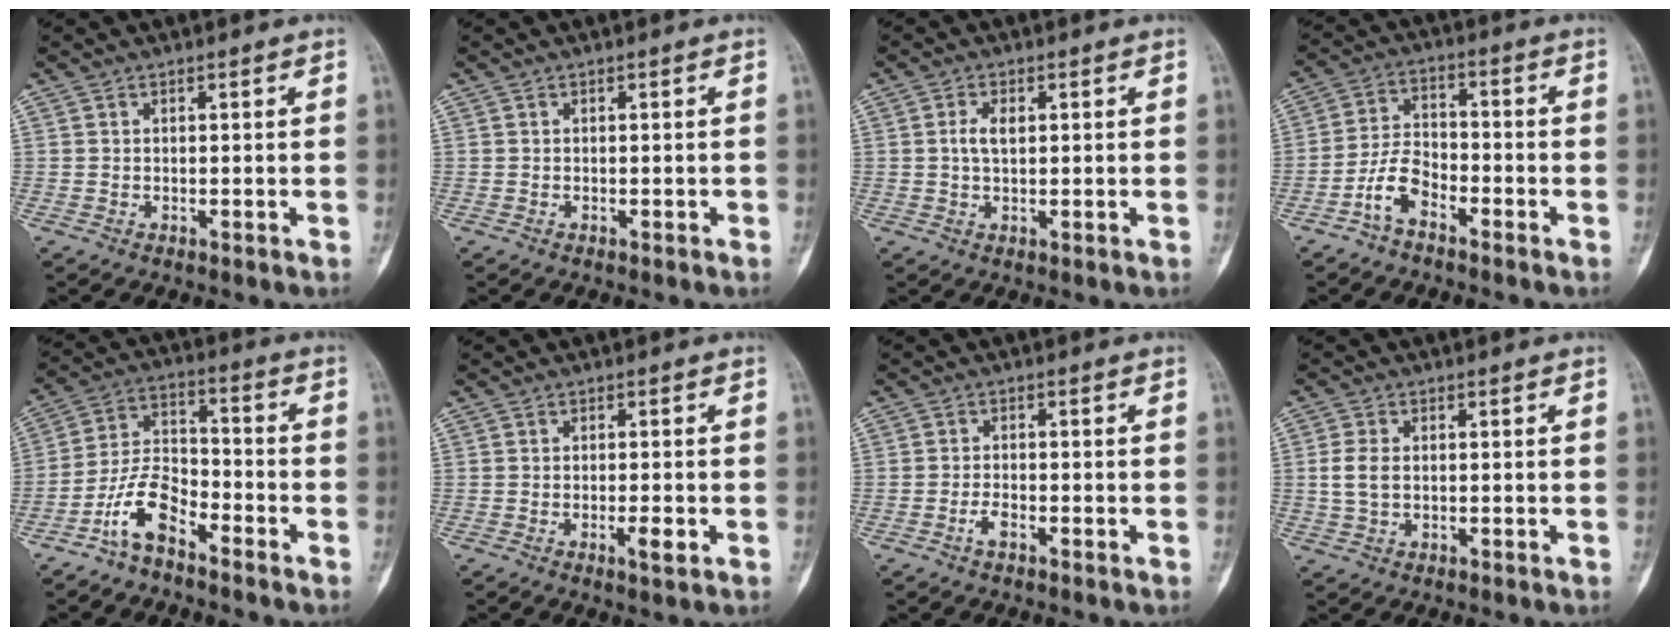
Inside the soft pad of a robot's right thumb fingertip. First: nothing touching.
{"total": 0.0}
{"total": 3.0, "force": [0.5, 1.7, 2.5], "torque": [-0.049, 0.004, 0.010]}
{"total": 6.6, "force": [-4.1, 3.4, 4.0], "torque": [-0.076, 0.034, -0.086]}
{"total": 9.2, "force": [-6.0, 4.1, 5.6], "torque": [-0.108, 0.057, -0.125]}
{"total": 2.6, "force": [-0.9, 0.6, 2.4], "torque": [-0.041, -0.003, -0.015]}
{"total": 2.1, "force": [-1.3, 0.8, 1.4], "torque": [-0.030, 0.008, -0.027]}
{"total": 3.9, "force": [0.2, 2.5, 3.0], "torque": [-0.065, 0.004, 0.003]}